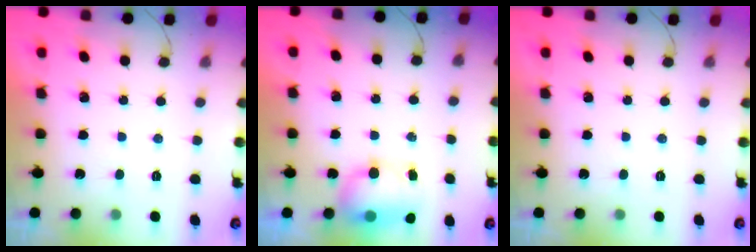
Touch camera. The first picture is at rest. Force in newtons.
{"total": 7.8, "press": 7.6, "slide": 1.8}
{"total": 0.0}